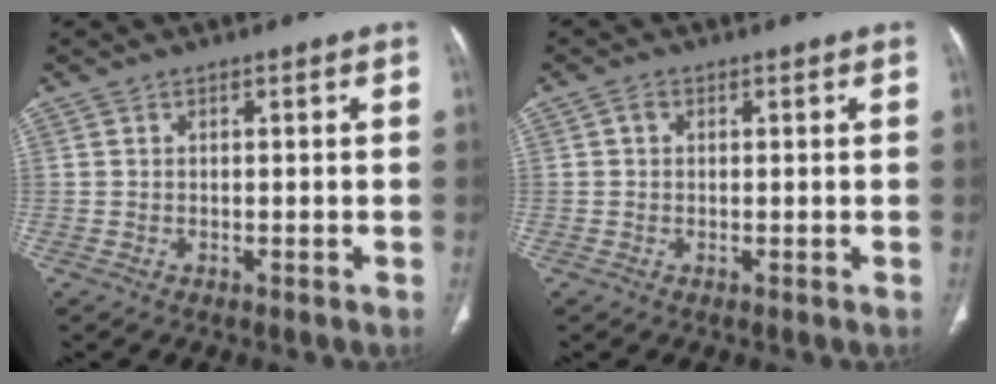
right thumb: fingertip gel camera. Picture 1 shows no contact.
{"total": 1.2, "force": [0.3, 0.9, 0.7], "torque": [-0.009, 0.004, 0.002]}